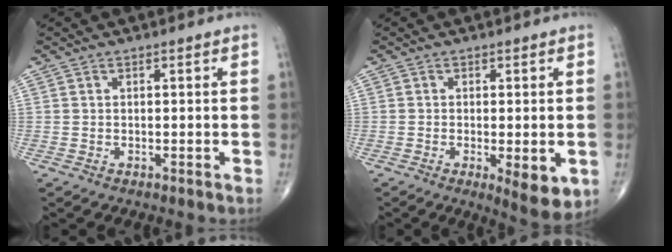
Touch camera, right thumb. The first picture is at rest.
{"total": 7.1, "force": [-2.0, 2.3, 6.4], "torque": [-0.084, -0.016, -0.026]}